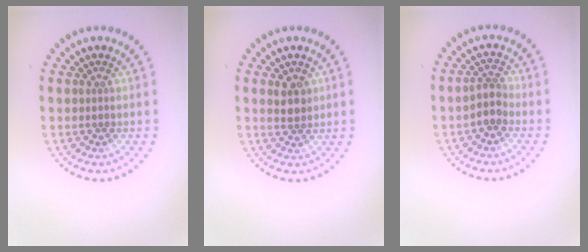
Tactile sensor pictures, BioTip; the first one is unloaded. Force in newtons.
{"total": 1.9, "press": 1.8, "slide": 0.7}
{"total": 1.7, "press": 1.5, "slide": 0.8}